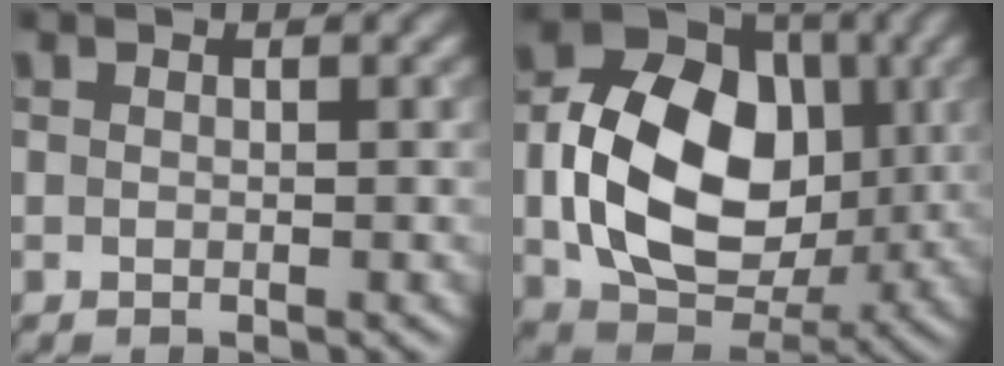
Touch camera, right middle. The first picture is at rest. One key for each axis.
{"total": 12.6, "fx": -0.7, "fy": 9.3, "fz": 8.5, "tx": -0.158, "ty": -0.006, "tz": -0.010}